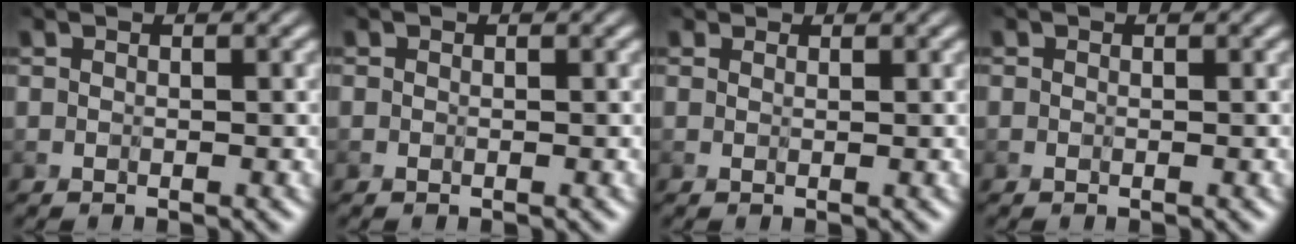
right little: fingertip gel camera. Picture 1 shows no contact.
{"total": 0.0}
{"total": 0.7, "force": [0.6, 0.3, 0.1], "torque": [0.001, -0.004, 0.005]}
{"total": 0.0}